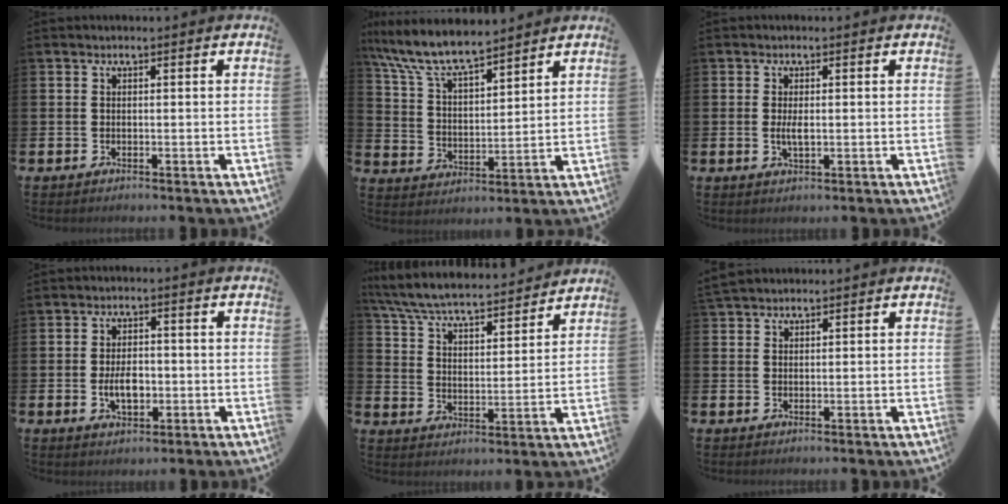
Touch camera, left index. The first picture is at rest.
{"total": 8.7, "force": [8.1, 1.5, 3.0], "torque": [-0.090, -0.046, 0.144]}
{"total": 2.3, "force": [0.0, 0.9, 2.1], "torque": [-0.036, 0.000, -0.003]}
{"total": 4.1, "force": [-0.7, 2.4, 3.2], "torque": [-0.048, 0.000, -0.015]}
{"total": 7.0, "force": [6.6, 0.9, 2.0], "torque": [-0.072, -0.050, 0.113]}
{"total": 2.3, "force": [2.2, 0.7, 0.3], "torque": [0.001, -0.005, 0.039]}